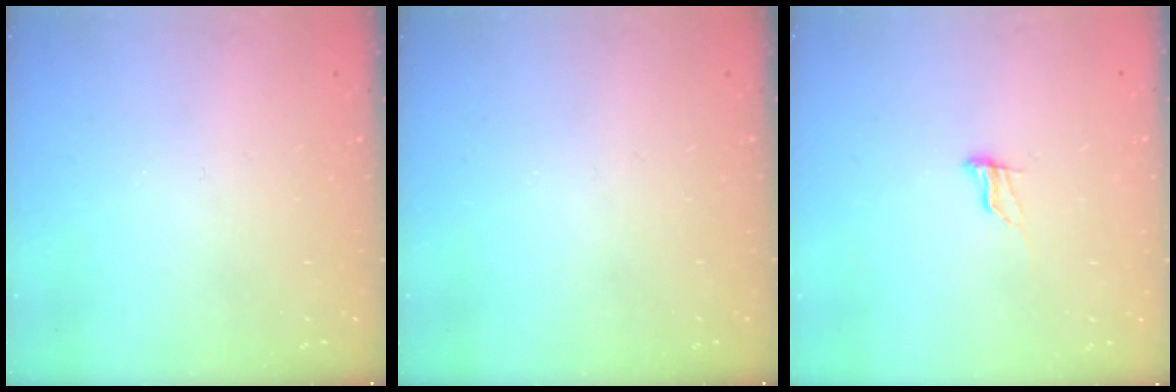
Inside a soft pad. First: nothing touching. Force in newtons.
{"total": 0.0}
{"total": 7.5, "press": 7.2, "slide": 1.8}